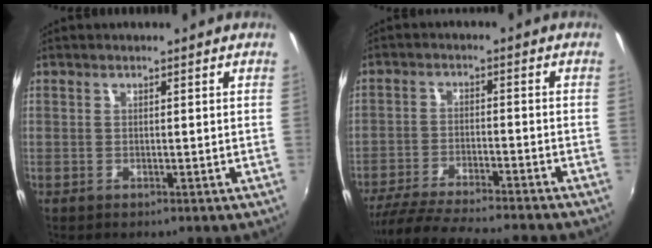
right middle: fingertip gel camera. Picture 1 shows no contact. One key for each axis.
{"total": 16.8, "fx": -15.0, "fy": 1.7, "fz": 7.5, "tx": -0.151, "ty": -0.023, "tz": -0.238}